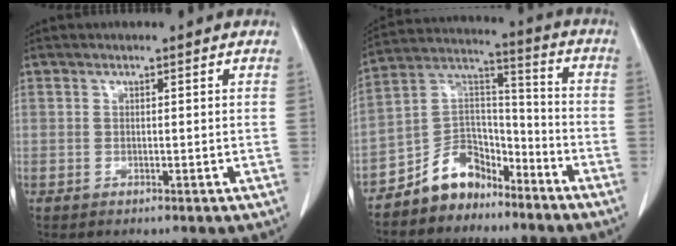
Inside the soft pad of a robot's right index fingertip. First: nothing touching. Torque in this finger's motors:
{"motor_torque": [-0.10, -0.02, -0.88, -0.21]}